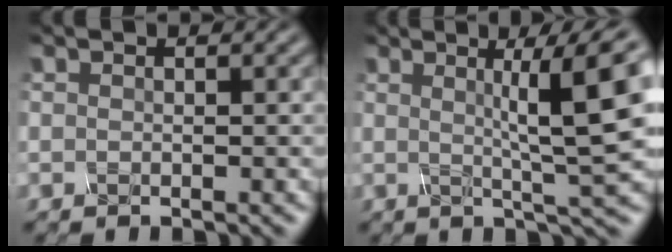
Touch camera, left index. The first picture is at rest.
{"total": 9.3, "force": [2.3, 1.2, 8.9], "torque": [-0.110, 0.010, 0.034]}